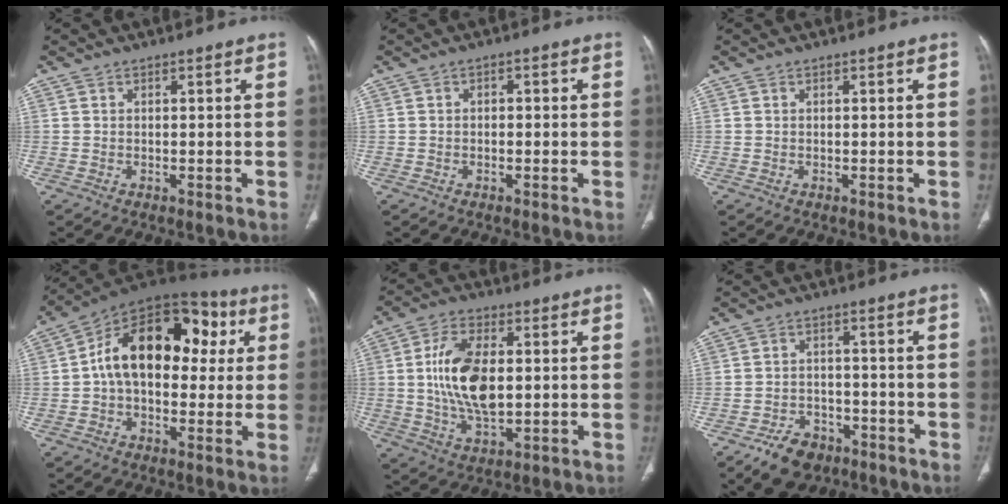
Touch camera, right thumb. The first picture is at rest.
{"total": 1.1, "force": [-0.2, 0.8, 0.7], "torque": [-0.002, 0.004, -0.009]}
{"total": 0.0}
{"total": 21.0, "force": [3.4, 13.2, 16.0], "torque": [-0.214, 0.038, 0.040]}
{"total": 14.1, "force": [1.4, 8.0, 11.6], "torque": [-0.204, -0.004, 0.029]}
{"total": 8.1, "force": [-5.2, 5.2, 3.4], "torque": [-0.040, 0.031, -0.081]}